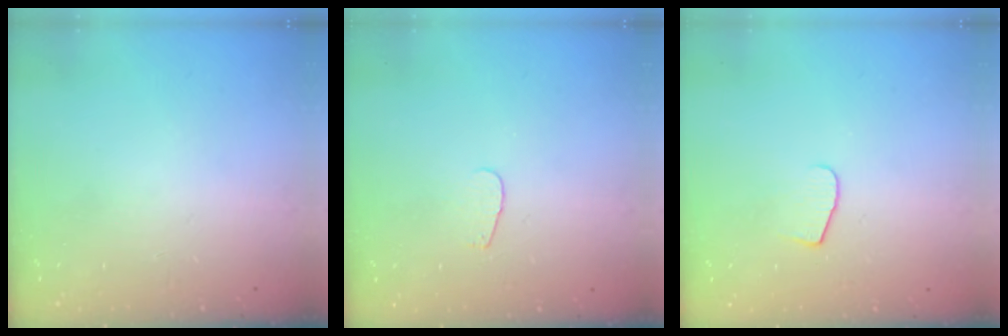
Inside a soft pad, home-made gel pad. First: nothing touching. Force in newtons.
{"total": 2.8, "press": 2.8, "slide": 0.2}
{"total": 5.5, "press": 5.5, "slide": 0.5}